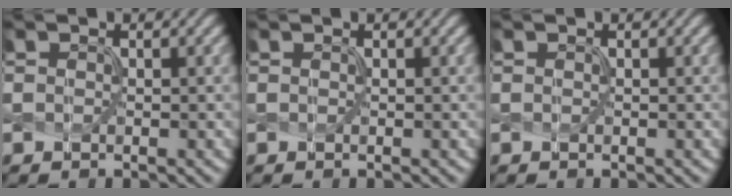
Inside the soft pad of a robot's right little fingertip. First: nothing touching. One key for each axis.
{"total": 0.0}
{"total": 0.0}